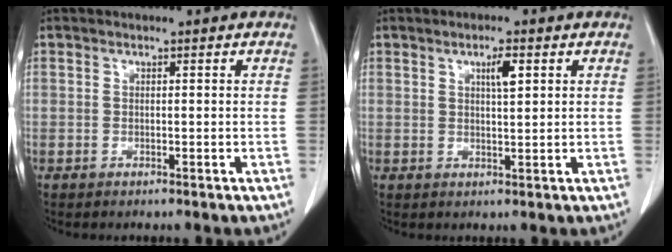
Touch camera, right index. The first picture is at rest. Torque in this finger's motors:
{"motor_torque": [0.07, 0.02, 0.04, 0.04]}